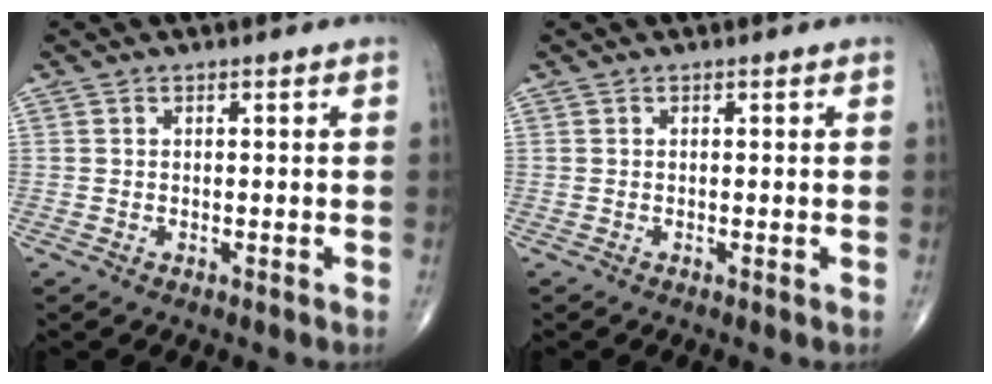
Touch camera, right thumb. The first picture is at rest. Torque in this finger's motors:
{"motor_torque": [0.30, 0.08, -0.11, -0.23, 0.01]}